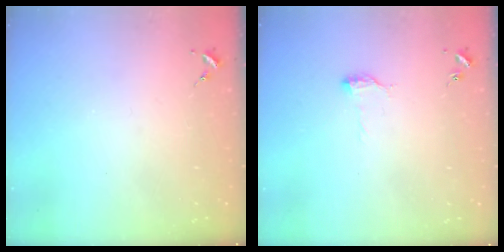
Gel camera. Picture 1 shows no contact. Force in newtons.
{"total": 6.9, "press": 6.9, "slide": 0.6}